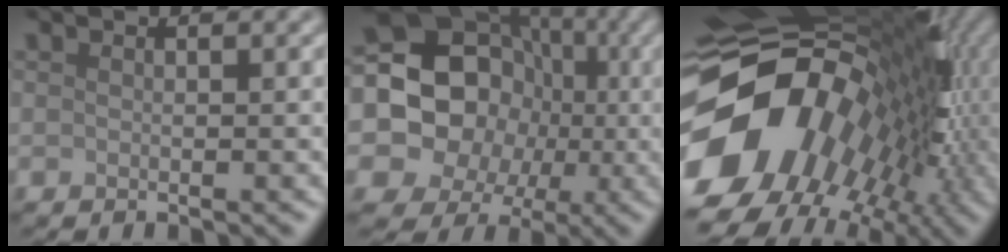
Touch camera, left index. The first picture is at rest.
{"total": 15.5, "force": [-0.5, 13.9, 6.8], "torque": [-0.121, 0.030, -0.042]}
{"total": 17.9, "force": [-2.8, 12.9, 12.1], "torque": [-0.220, -0.017, -0.040]}